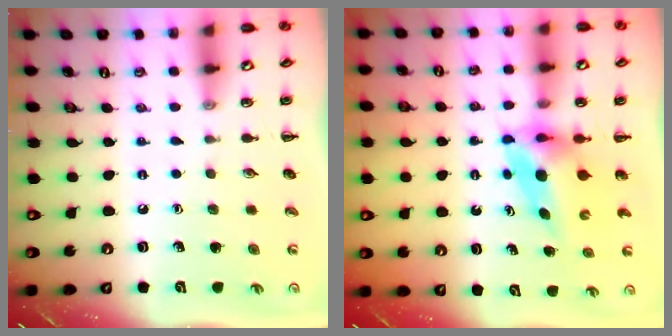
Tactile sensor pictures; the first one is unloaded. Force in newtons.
{"total": 6.1, "press": 6.0, "slide": 1.0}